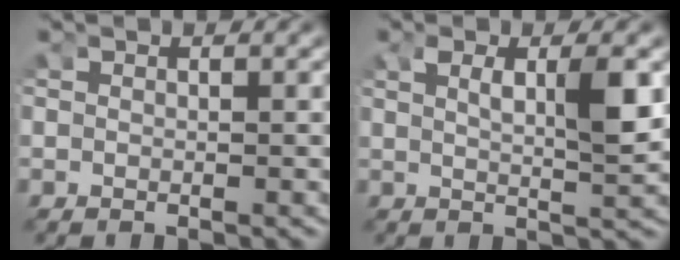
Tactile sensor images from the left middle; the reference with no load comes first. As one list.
[{"total": 3.1, "force": [1.3, -0.5, 2.8], "torque": [-0.040, -0.006, 0.028]}]